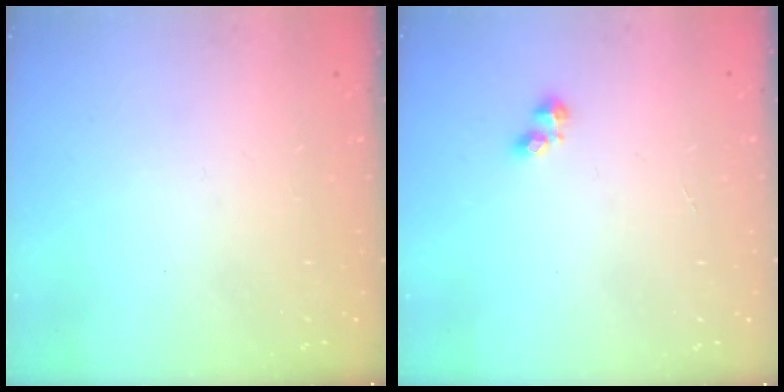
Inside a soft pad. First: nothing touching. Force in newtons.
{"total": 2.4, "press": 2.3, "slide": 0.5}